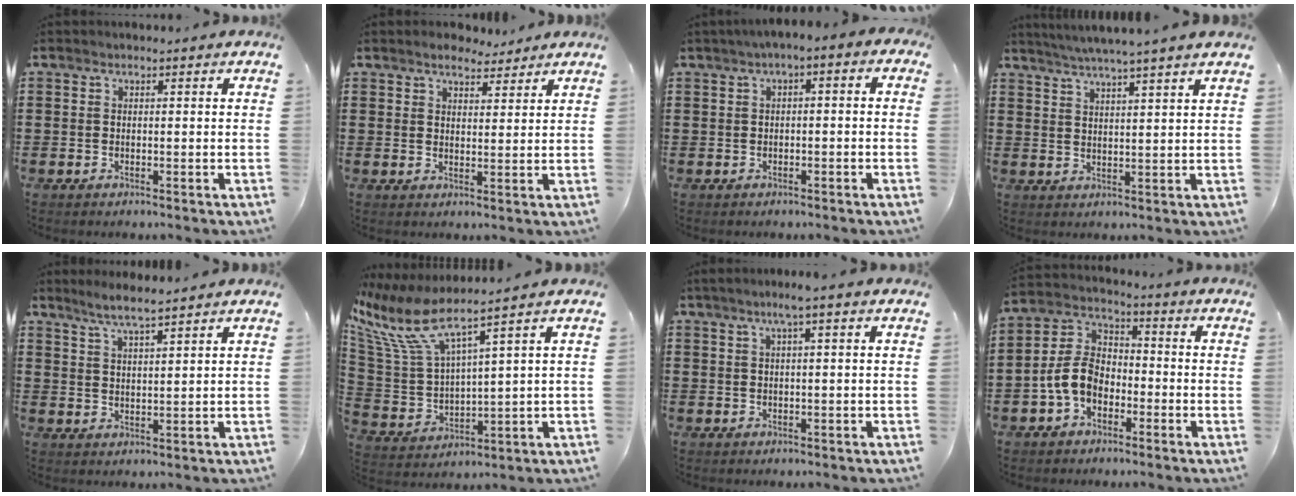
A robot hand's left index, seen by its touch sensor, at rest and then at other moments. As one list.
[{"total": 3.6, "force": [3.3, 1.2, 0.9], "torque": [-0.024, 0.000, 0.062]}, {"total": 2.1, "force": [-1.4, 0.6, 1.4], "torque": [-0.027, 0.005, -0.032]}, {"total": 3.9, "force": [3.5, -1.0, 1.4], "torque": [-0.036, -0.016, 0.060]}, {"total": 4.0, "force": [3.5, 0.0, 1.9], "torque": [-0.047, -0.005, 0.063]}, {"total": 8.7, "force": [6.0, 2.1, 6.0], "torque": [-0.169, -0.045, 0.096]}, {"total": 2.6, "force": [1.2, -0.2, 2.3], "torque": [-0.046, -0.001, 0.020]}, {"total": 7.4, "force": [-2.9, 5.1, 4.5], "torque": [-0.120, 0.010, -0.065]}]